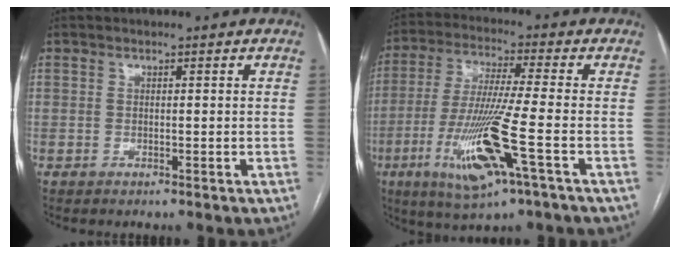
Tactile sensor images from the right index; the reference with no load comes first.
{"total": 14.5, "force": [-5.4, 0.1, 13.5], "torque": [-0.278, -0.027, -0.099]}